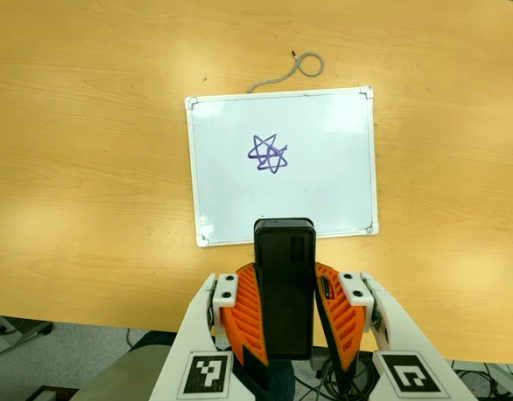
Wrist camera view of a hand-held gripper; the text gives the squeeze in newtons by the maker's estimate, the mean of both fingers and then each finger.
{"total": 10.4, "left": 8.5, "right": 12.3}